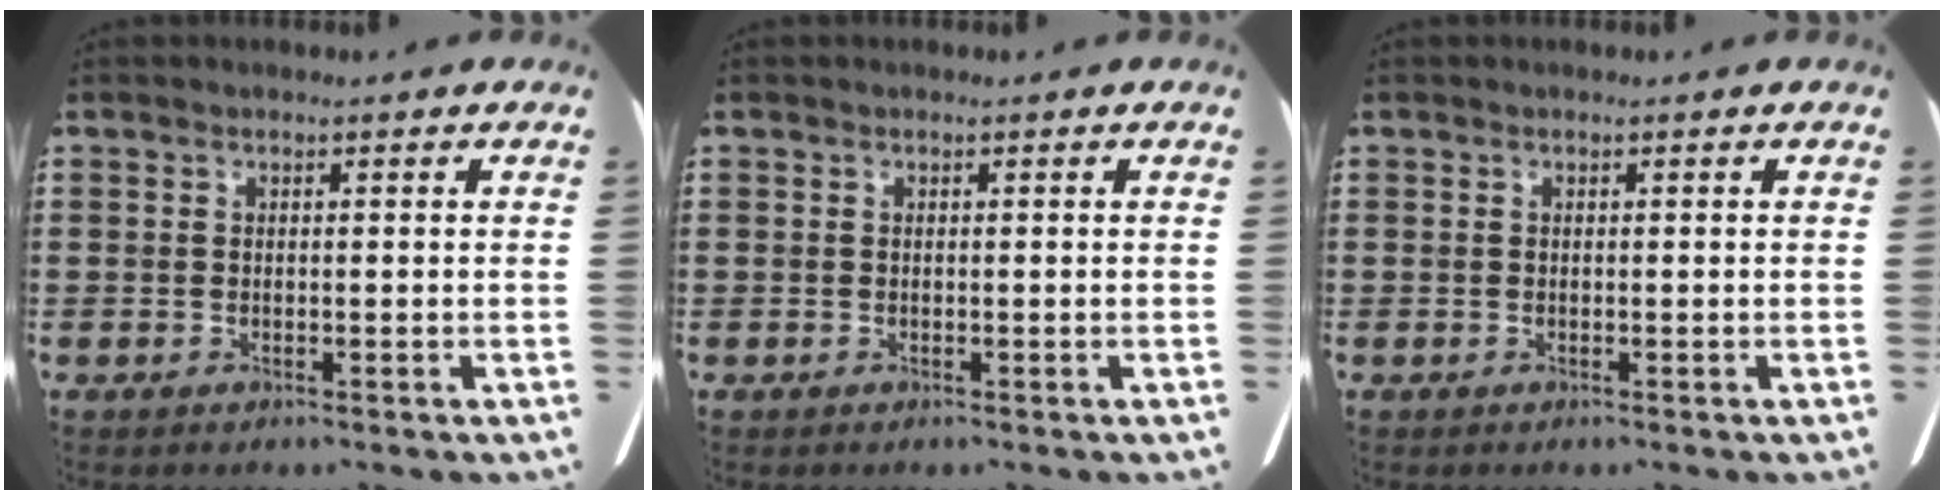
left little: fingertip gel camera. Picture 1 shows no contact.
{"total": 0.0}
{"total": 0.0}